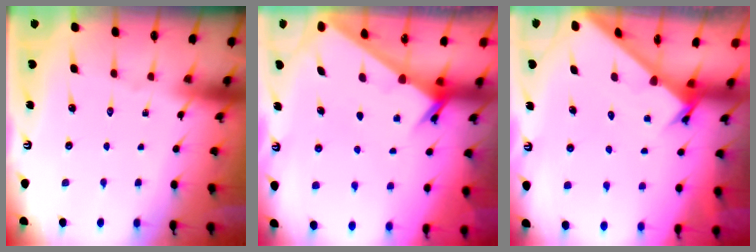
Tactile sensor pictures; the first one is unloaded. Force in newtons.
{"total": 2.2, "press": 2.2, "slide": 0.2}
{"total": 2.7, "press": 2.6, "slide": 0.2}